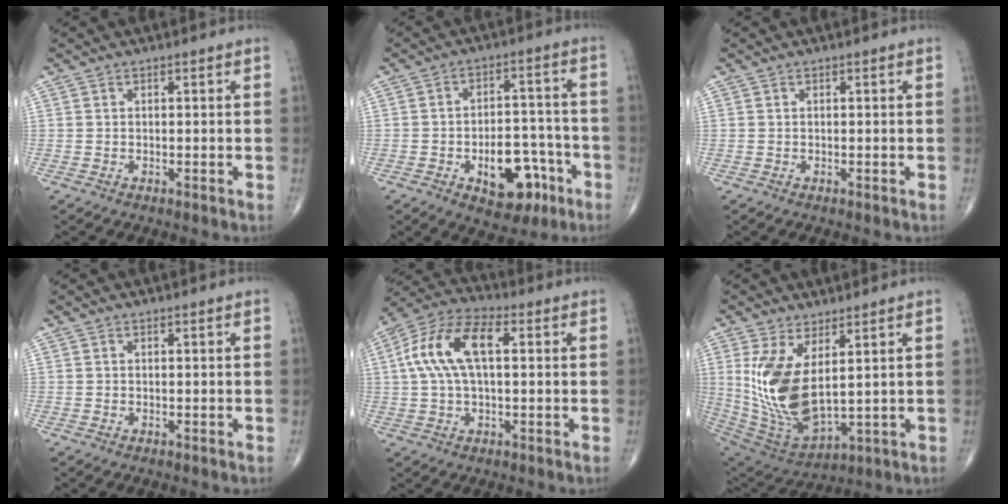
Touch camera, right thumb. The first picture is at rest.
{"total": 11.7, "force": [-5.0, 6.5, 8.3], "torque": [-0.095, 0.040, -0.067]}
{"total": 0.0}
{"total": 0.0}
{"total": 13.1, "force": [2.3, 6.4, 11.3], "torque": [-0.234, 0.034, 0.038]}
{"total": 15.4, "force": [3.3, 7.2, 13.2], "torque": [-0.263, -0.033, 0.089]}